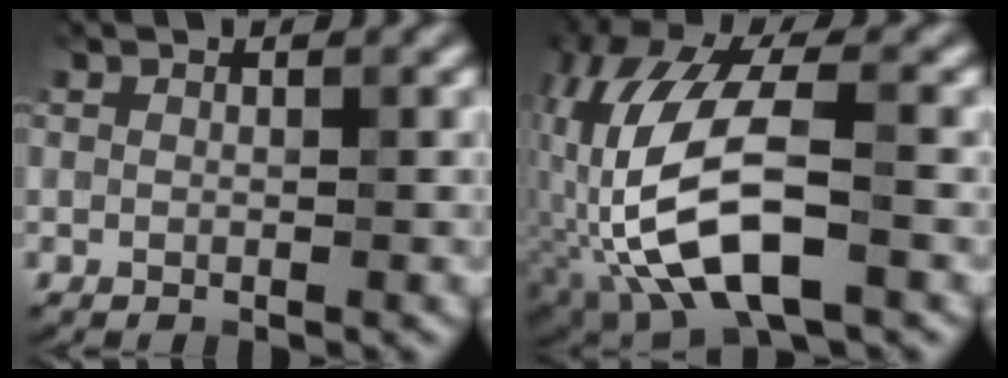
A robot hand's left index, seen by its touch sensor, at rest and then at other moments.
{"total": 11.3, "force": [-3.4, 4.8, 9.7], "torque": [-0.207, 0.010, -0.074]}